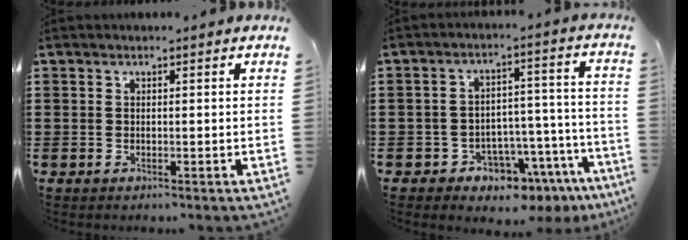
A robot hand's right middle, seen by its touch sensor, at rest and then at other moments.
{"total": 5.6, "force": [-4.9, 2.5, 1.2], "torque": [-0.025, 0.025, -0.092]}